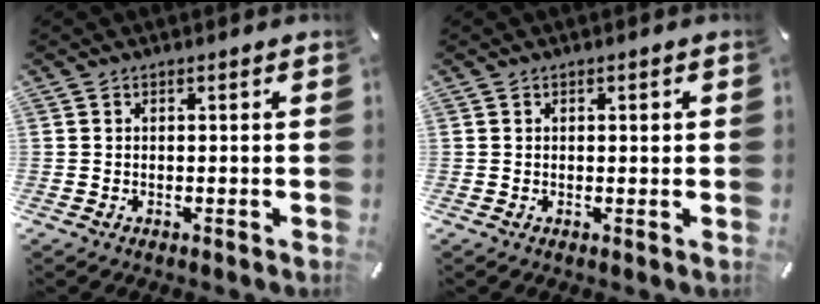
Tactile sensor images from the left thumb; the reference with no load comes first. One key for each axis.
{"total": 0.7, "fx": 0.2, "fy": 0.4, "fz": 0.5, "tx": -0.010, "ty": 0.003, "tz": 0.003}